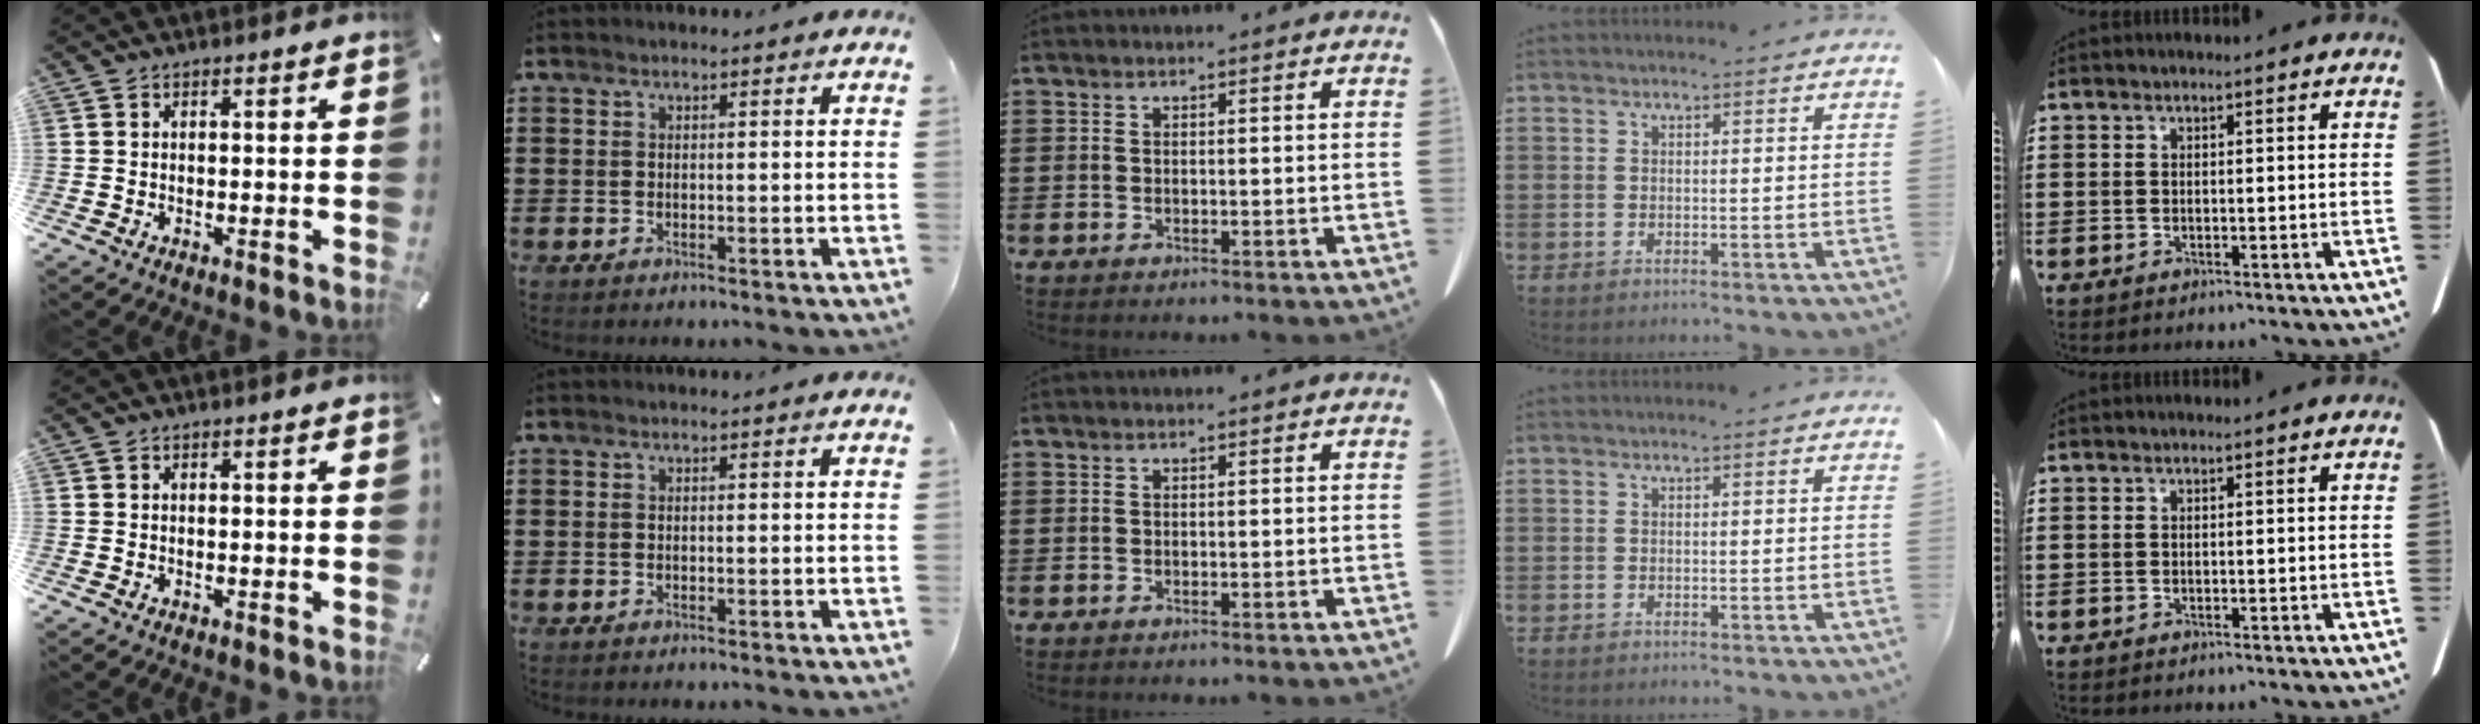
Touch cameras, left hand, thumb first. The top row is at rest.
{}